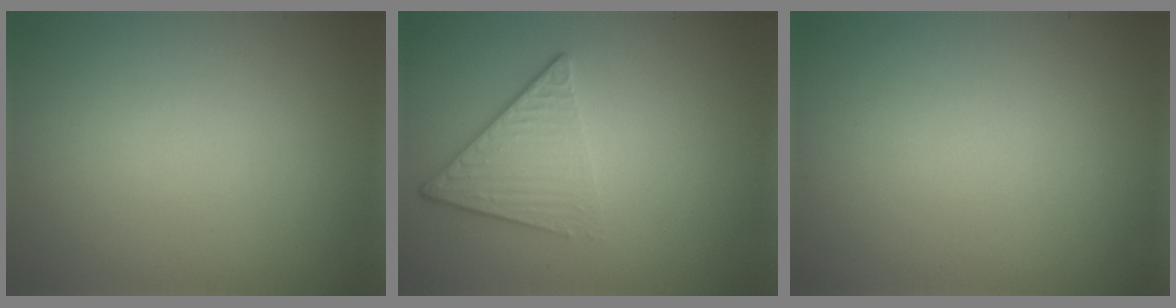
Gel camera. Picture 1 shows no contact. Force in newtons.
{"total": 4.3, "press": 3.1, "slide": 3.0}
{"total": 0.0}